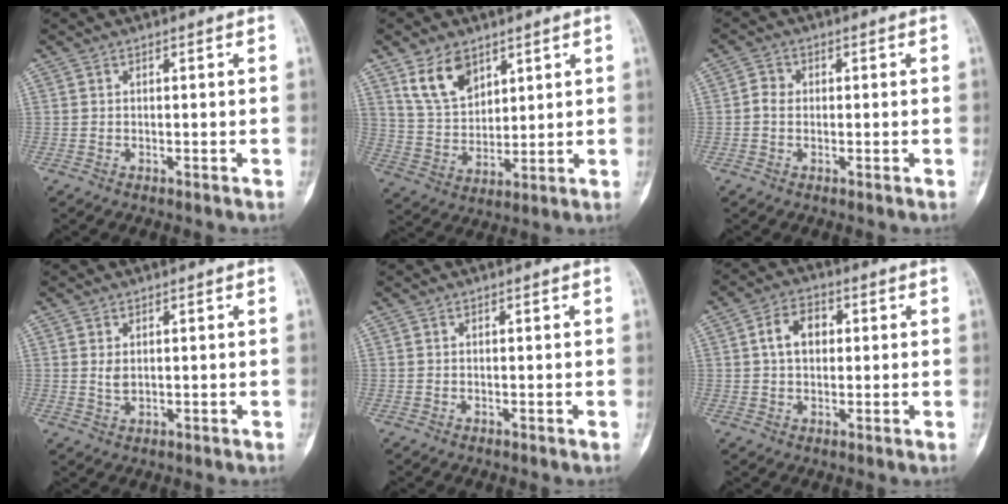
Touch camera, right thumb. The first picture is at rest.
{"total": 9.9, "force": [5.9, 6.1, 5.1], "torque": [-0.076, -0.031, 0.123]}
{"total": 2.3, "force": [-0.2, 2.0, 1.1], "torque": [-0.012, 0.006, -0.008]}
{"total": 2.1, "force": [0.5, 1.2, 1.6], "torque": [-0.029, -0.006, 0.014]}
{"total": 0.0}
{"total": 6.5, "force": [1.1, 4.5, 4.5], "torque": [-0.064, 0.013, 0.014]}